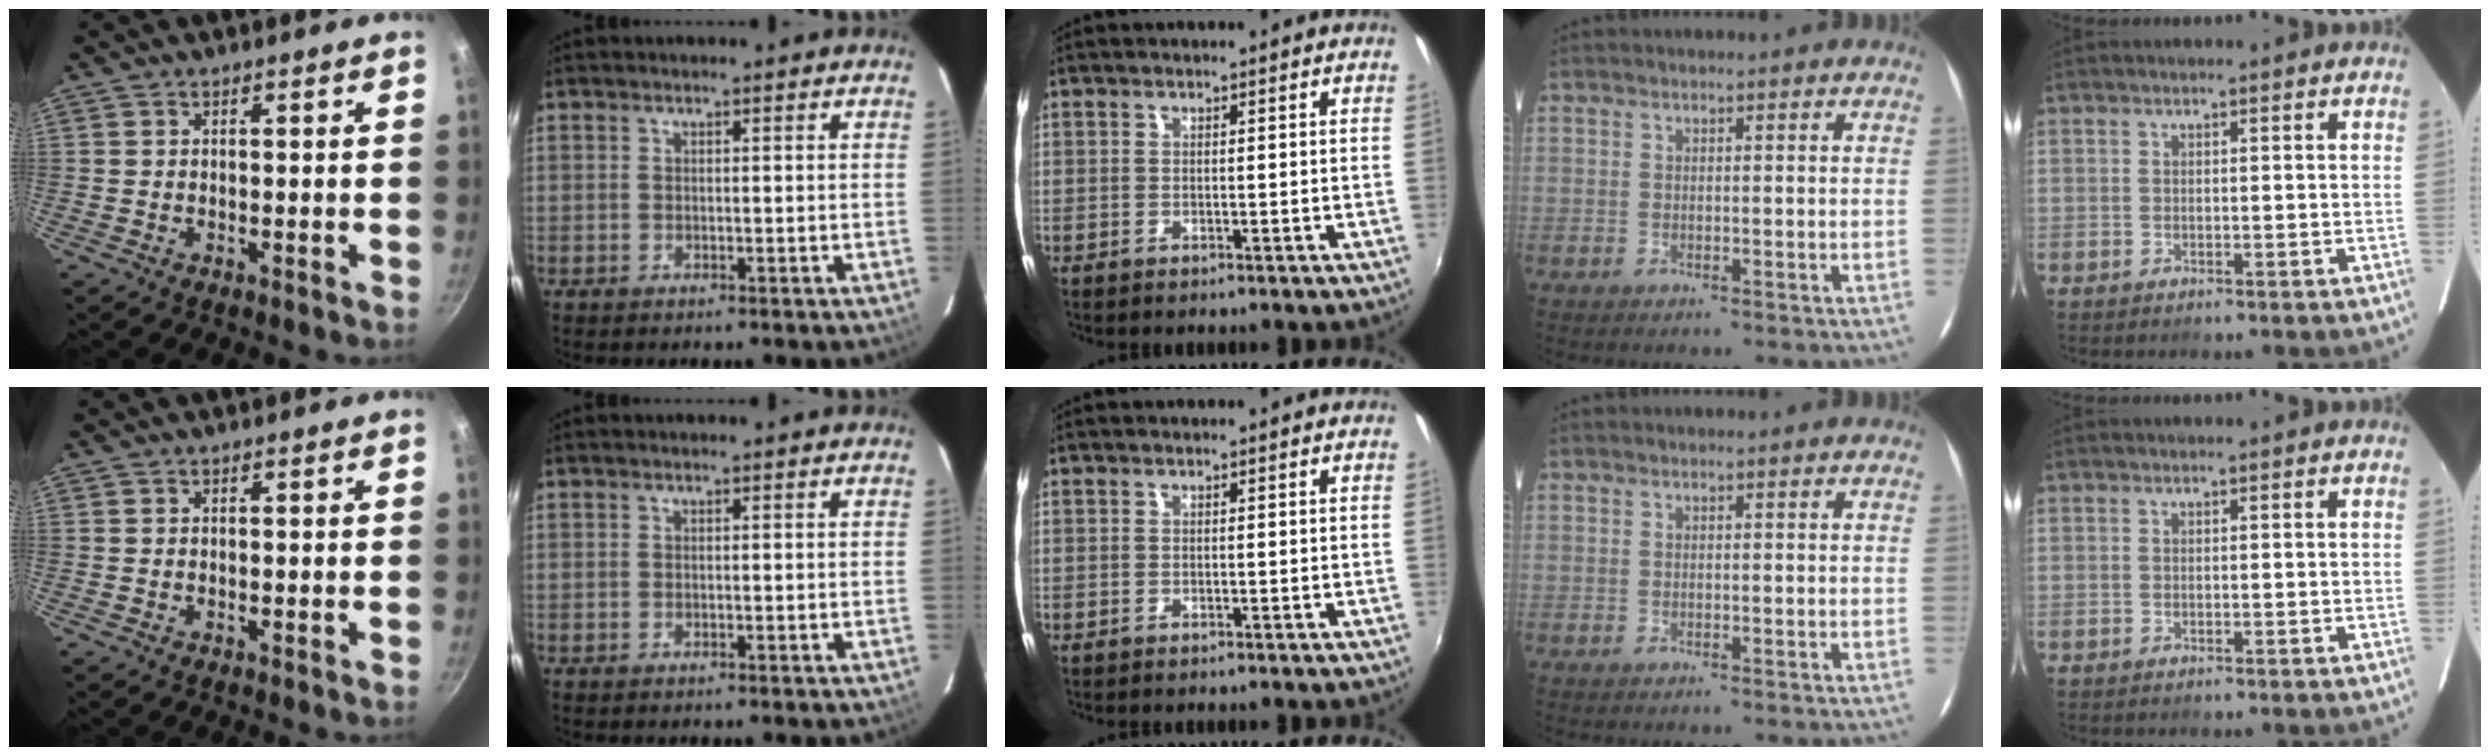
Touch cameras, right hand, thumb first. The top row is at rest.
{}